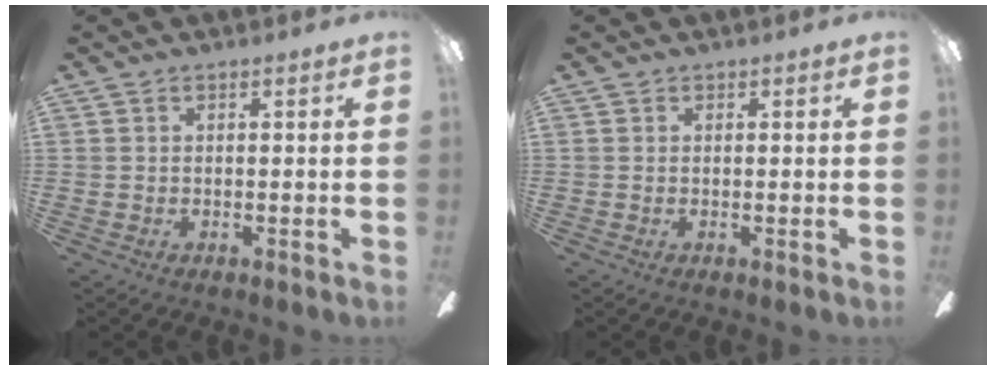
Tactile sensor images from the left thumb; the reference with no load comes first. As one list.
[{"total": 0.0}]